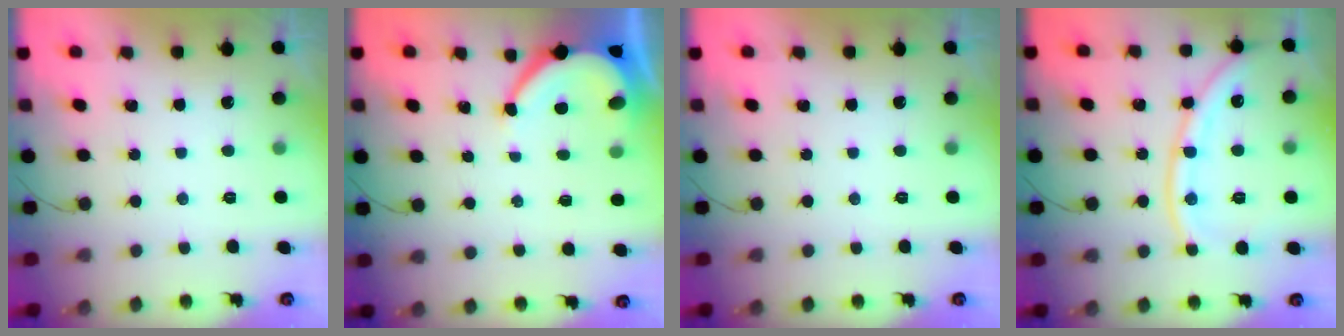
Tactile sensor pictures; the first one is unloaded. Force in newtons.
{"total": 6.4, "press": 6.4, "slide": 0.5}
{"total": 0.0}
{"total": 13.0, "press": 12.9, "slide": 1.7}